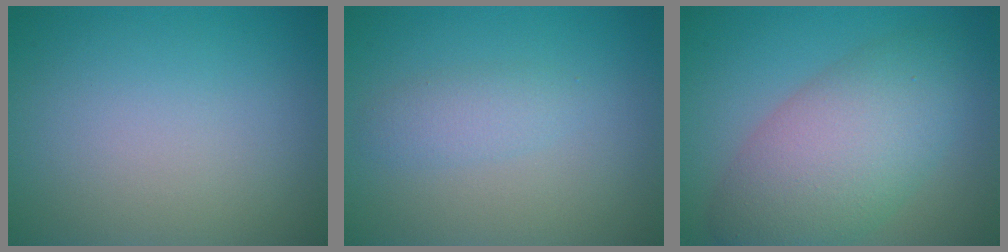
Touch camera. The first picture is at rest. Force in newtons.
{"total": 1.7, "press": 1.7, "slide": 0.0}
{"total": 7.9, "press": 7.9, "slide": 0.3}